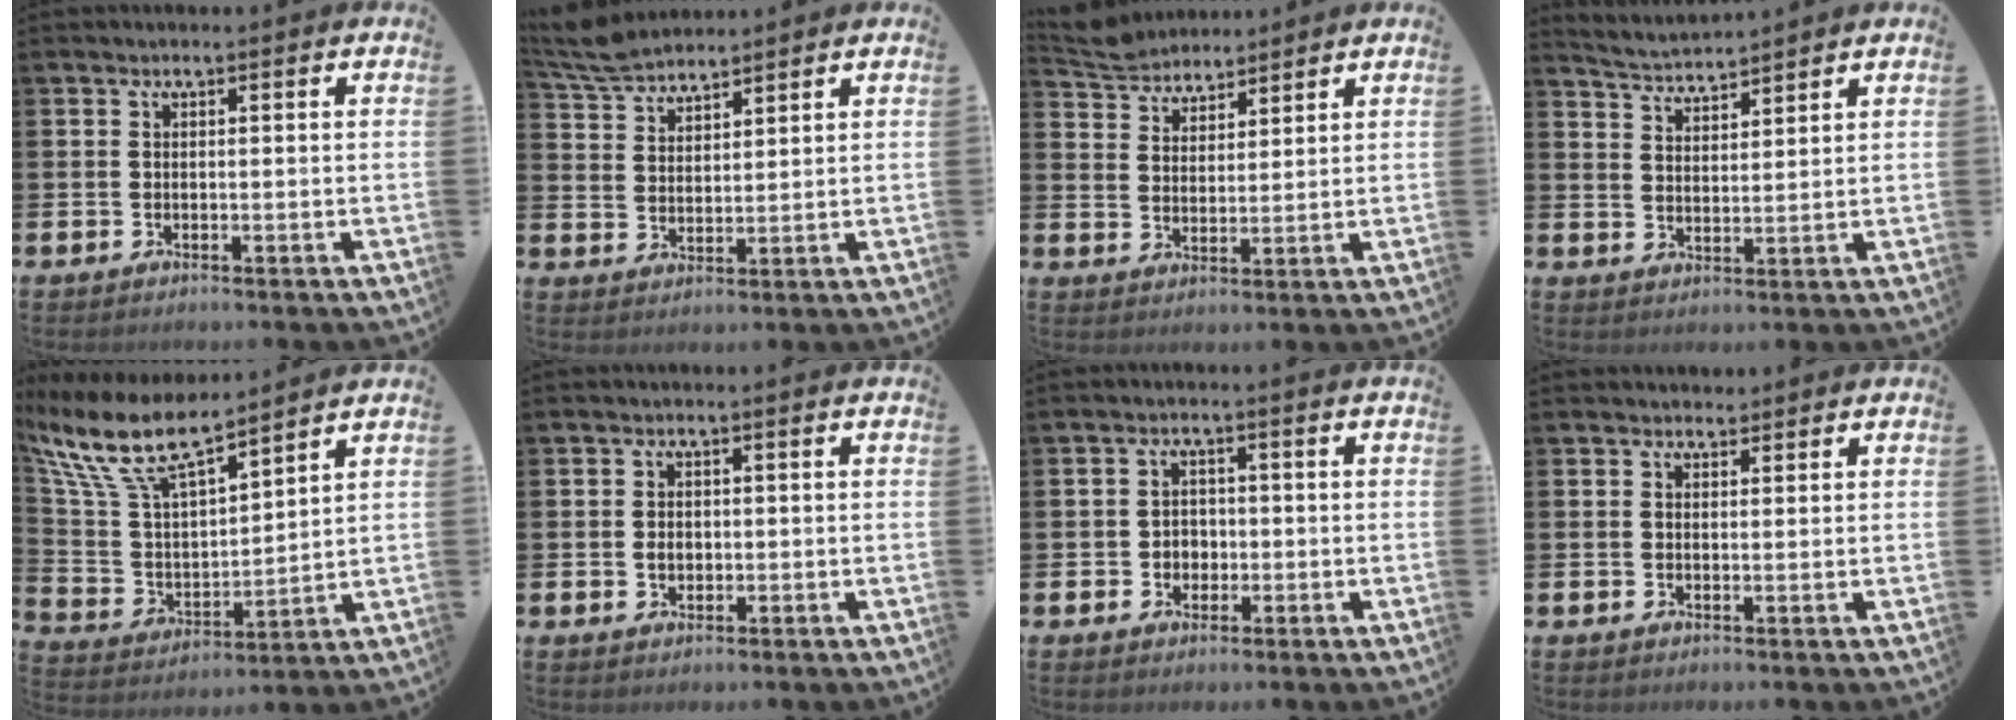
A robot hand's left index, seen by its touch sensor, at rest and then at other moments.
{"total": 6.2, "force": [5.9, 1.2, 1.4], "torque": [-0.051, -0.021, 0.111]}
{"total": 5.2, "force": [5.0, 1.2, -0.1], "torque": [-0.023, -0.021, 0.094]}
{"total": 3.8, "force": [3.8, 0.1, -0.3], "torque": [-0.012, -0.024, 0.068]}
{"total": 11.3, "force": [9.5, 2.8, 5.5], "torque": [-0.150, -0.050, 0.168]}
{"total": 1.5, "force": [0.0, 1.2, 0.8], "torque": [-0.007, 0.004, -0.003]}
{"total": 2.3, "force": [-0.3, 2.2, 0.7], "torque": [-0.009, 0.003, -0.013]}
{"total": 1.6, "force": [1.5, 0.7, -0.1], "torque": [0.009, -0.002, 0.027]}